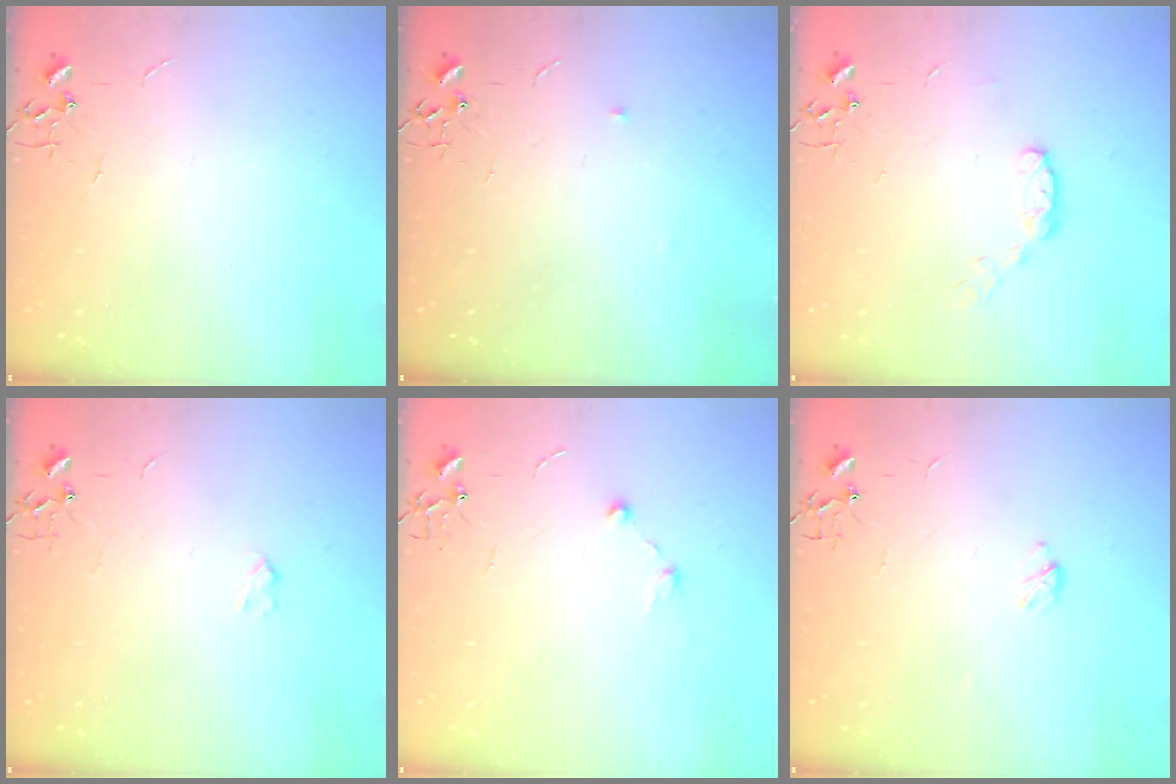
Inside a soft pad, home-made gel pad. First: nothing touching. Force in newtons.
{"total": 3.0, "press": 2.9, "slide": 0.5}
{"total": 6.5, "press": 6.5, "slide": 0.5}
{"total": 2.4, "press": 2.4, "slide": 0.4}
{"total": 6.2, "press": 6.2, "slide": 0.7}
{"total": 3.0, "press": 3.0, "slide": 0.5}